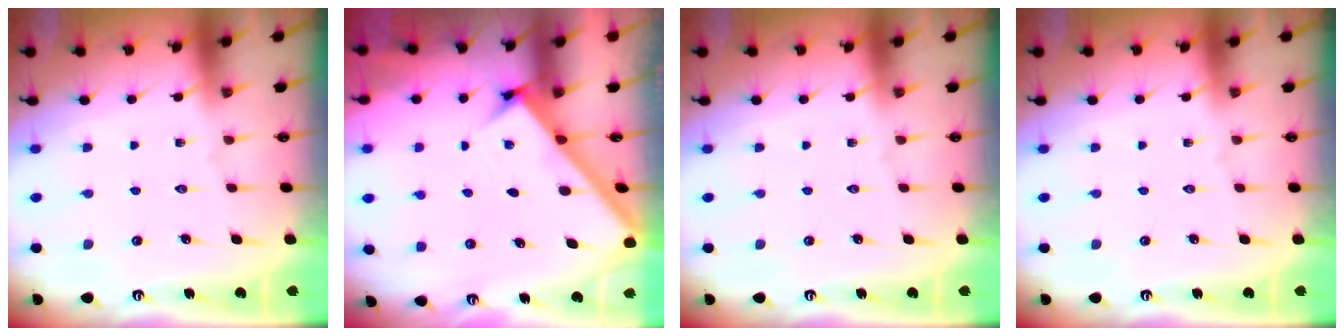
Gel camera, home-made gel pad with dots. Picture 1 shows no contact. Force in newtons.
{"total": 2.6, "press": 2.6, "slide": 0.3}
{"total": 0.0}
{"total": 0.0}